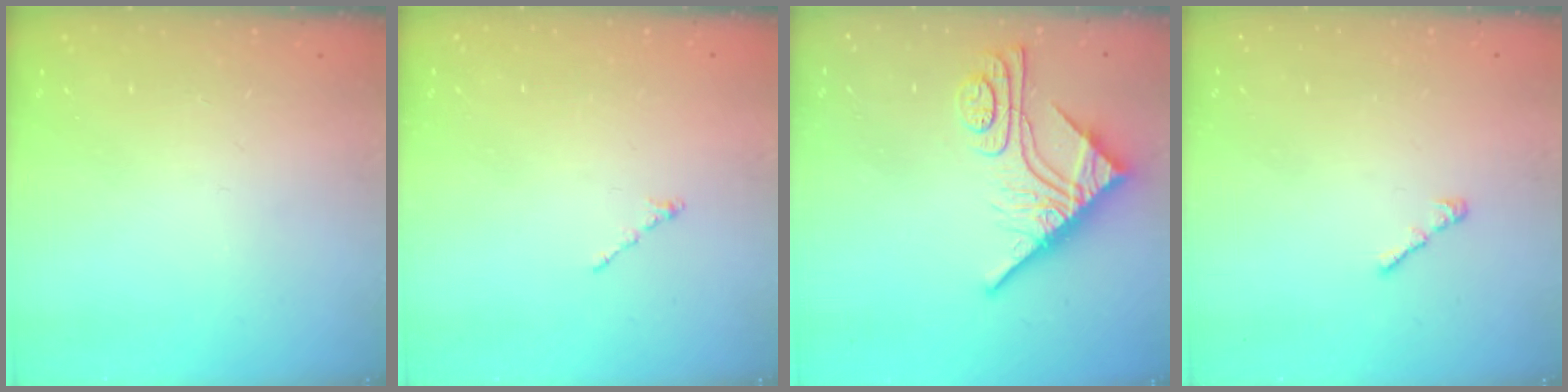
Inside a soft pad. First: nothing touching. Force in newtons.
{"total": 0.0}
{"total": 11.6, "press": 11.5, "slide": 1.0}
{"total": 2.2, "press": 2.1, "slide": 0.6}